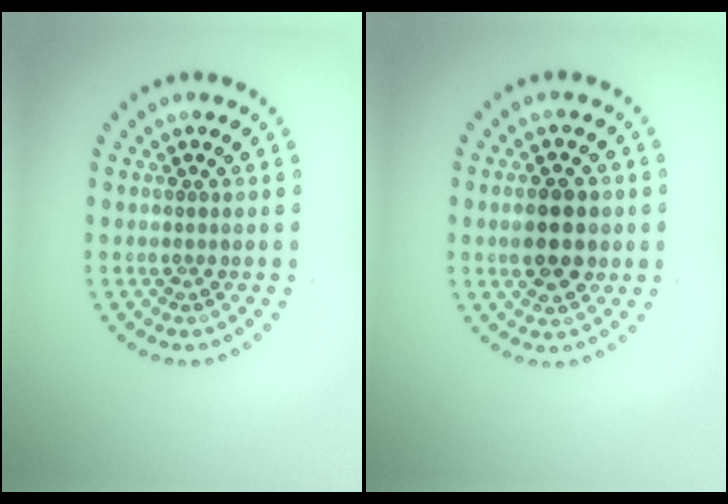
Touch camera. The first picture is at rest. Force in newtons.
{"total": 4.4, "press": 4.4, "slide": 0.2}